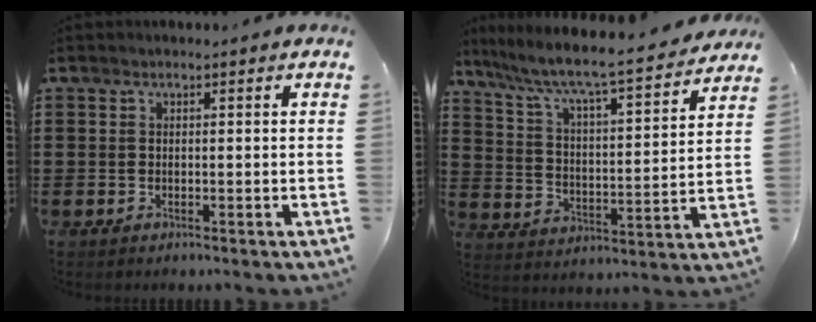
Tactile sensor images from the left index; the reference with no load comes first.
{"total": 6.3, "force": [5.5, 0.2, 3.0], "torque": [-0.084, -0.047, 0.082]}